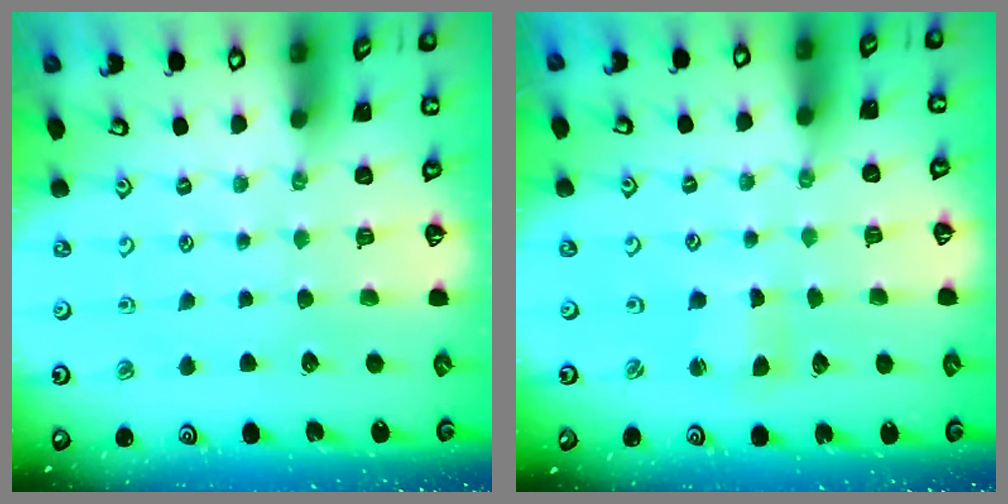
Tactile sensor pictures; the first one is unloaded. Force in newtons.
{"total": 1.3, "press": 1.2, "slide": 0.2}